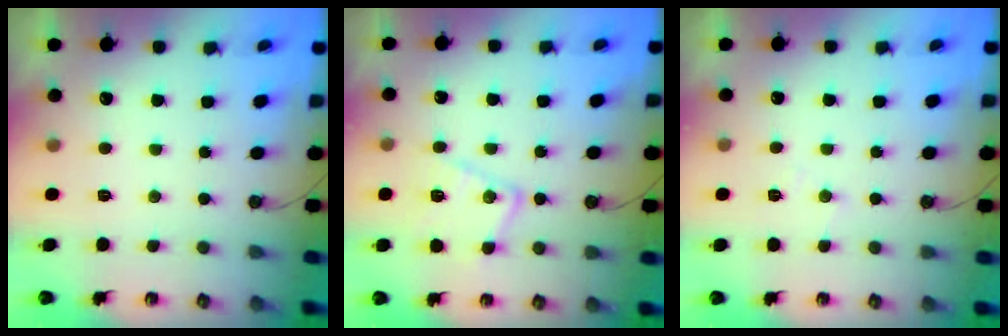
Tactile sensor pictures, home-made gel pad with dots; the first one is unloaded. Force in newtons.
{"total": 13.6, "press": 13.5, "slide": 1.4}
{"total": 5.6, "press": 5.6, "slide": 0.9}